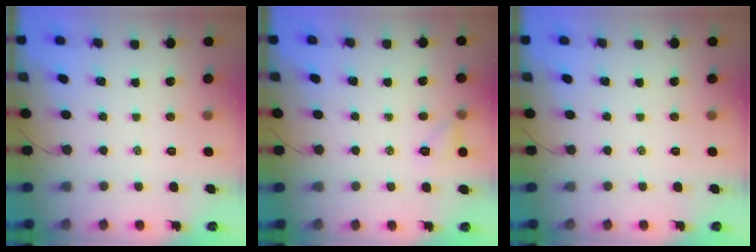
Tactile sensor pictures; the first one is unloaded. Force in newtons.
{"total": 6.6, "press": 6.4, "slide": 1.2}
{"total": 0.0}